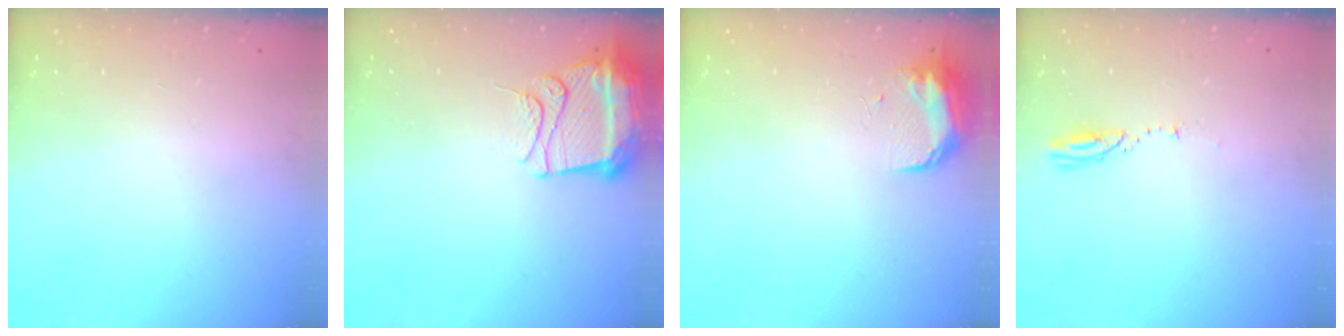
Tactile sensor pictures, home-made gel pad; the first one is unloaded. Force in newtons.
{"total": 13.1, "press": 13.1, "slide": 1.4}
{"total": 8.7, "press": 8.7, "slide": 0.6}
{"total": 3.1, "press": 3.0, "slide": 0.3}